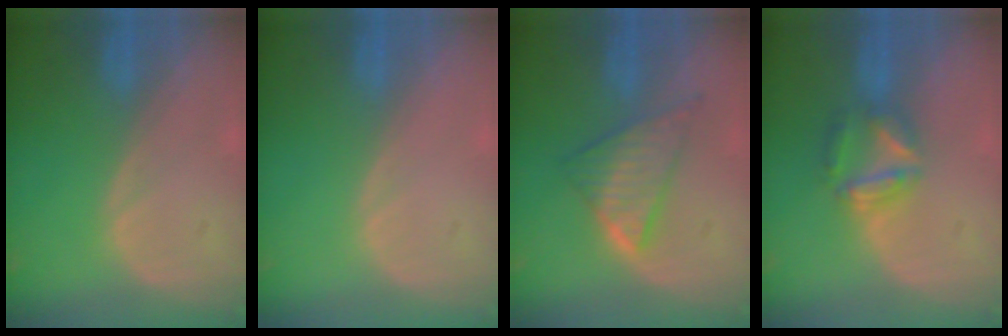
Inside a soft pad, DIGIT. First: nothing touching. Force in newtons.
{"total": 0.0}
{"total": 6.4, "press": 6.4, "slide": 0.1}
{"total": 6.1, "press": 5.6, "slide": 2.5}